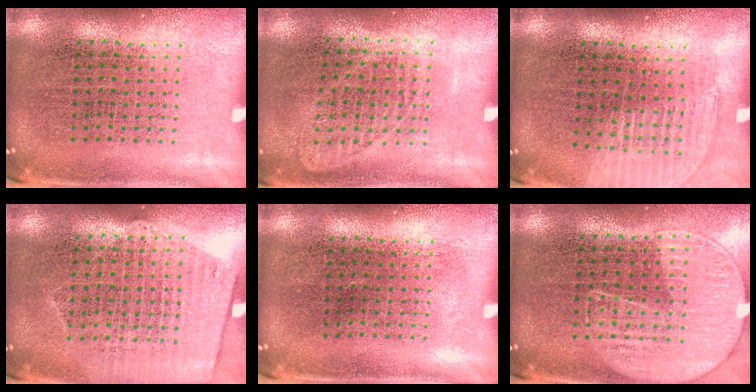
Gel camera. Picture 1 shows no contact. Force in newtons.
{"total": 0.9, "press": 0.9, "slide": 0.3}
{"total": 1.2, "press": 1.2, "slide": 0.3}
{"total": 1.3, "press": 1.2, "slide": 0.5}
{"total": 0.0}
{"total": 1.1, "press": 1.0, "slide": 0.6}